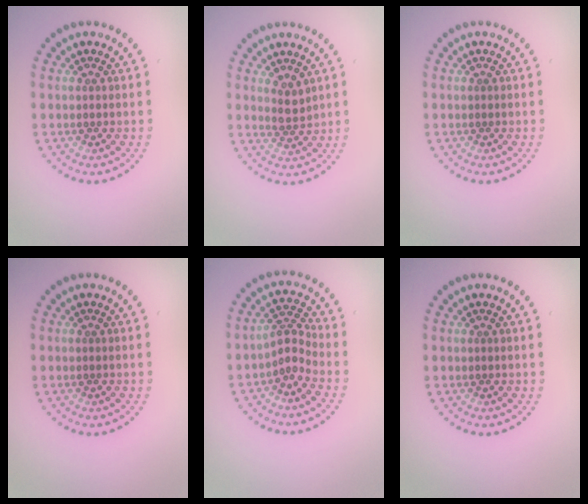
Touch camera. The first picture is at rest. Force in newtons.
{"total": 1.7, "press": 1.5, "slide": 0.9}
{"total": 0.0}
{"total": 0.0}
{"total": 2.3, "press": 1.5, "slide": 1.7}
{"total": 0.0}